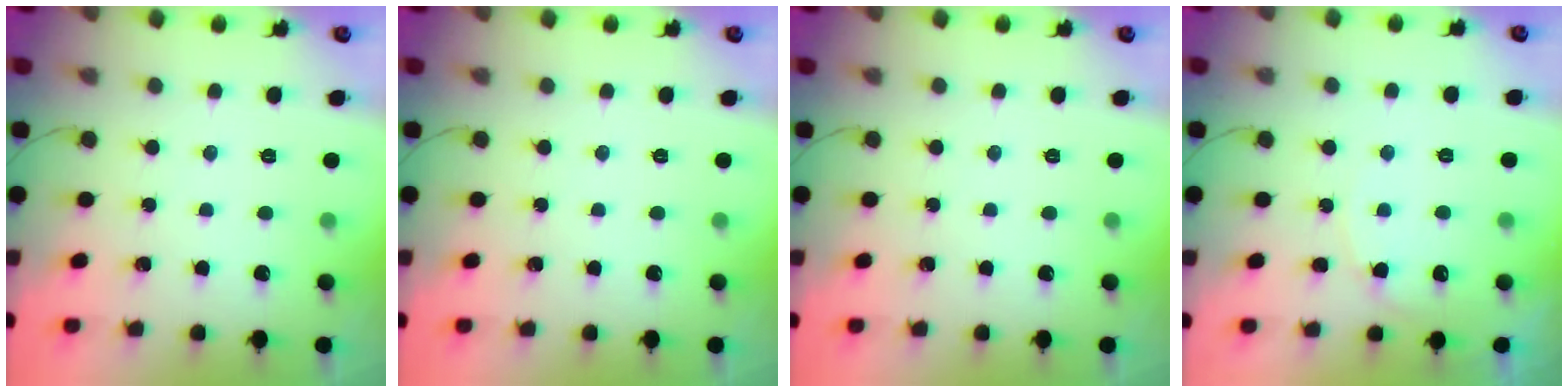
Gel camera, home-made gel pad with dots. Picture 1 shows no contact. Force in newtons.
{"total": 0.0}
{"total": 0.0}
{"total": 6.1, "press": 6.0, "slide": 0.7}